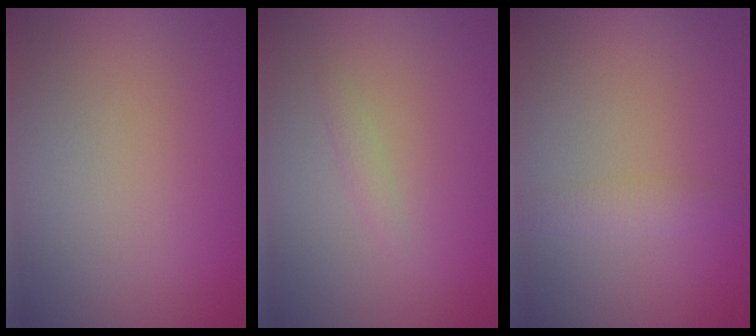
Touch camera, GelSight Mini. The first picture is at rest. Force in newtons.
{"total": 0.7, "press": 0.7, "slide": 0.0}
{"total": 1.6, "press": 1.6, "slide": 0.1}